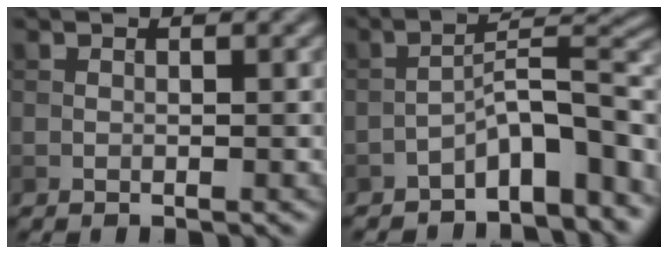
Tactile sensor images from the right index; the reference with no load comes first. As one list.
[{"total": 7.7, "force": [-4.9, 2.5, 5.4], "torque": [-0.062, 0.018, -0.085]}]